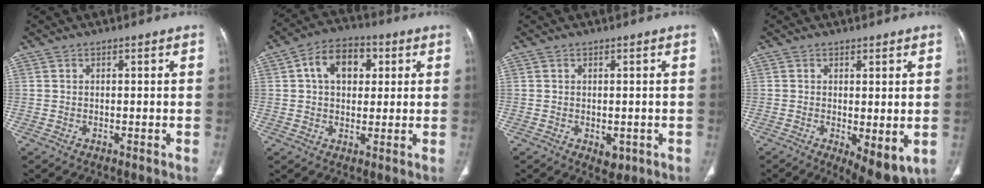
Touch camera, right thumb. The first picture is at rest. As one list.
[{"total": 10.1, "force": [2.6, 7.0, 6.7], "torque": [-0.082, 0.011, 0.035]}, {"total": 2.4, "force": [-0.7, 1.5, 1.8], "torque": [-0.015, -0.003, -0.001]}, {"total": 7.6, "force": [-1.5, 2.7, 6.9], "torque": [-0.102, -0.025, -0.016]}]